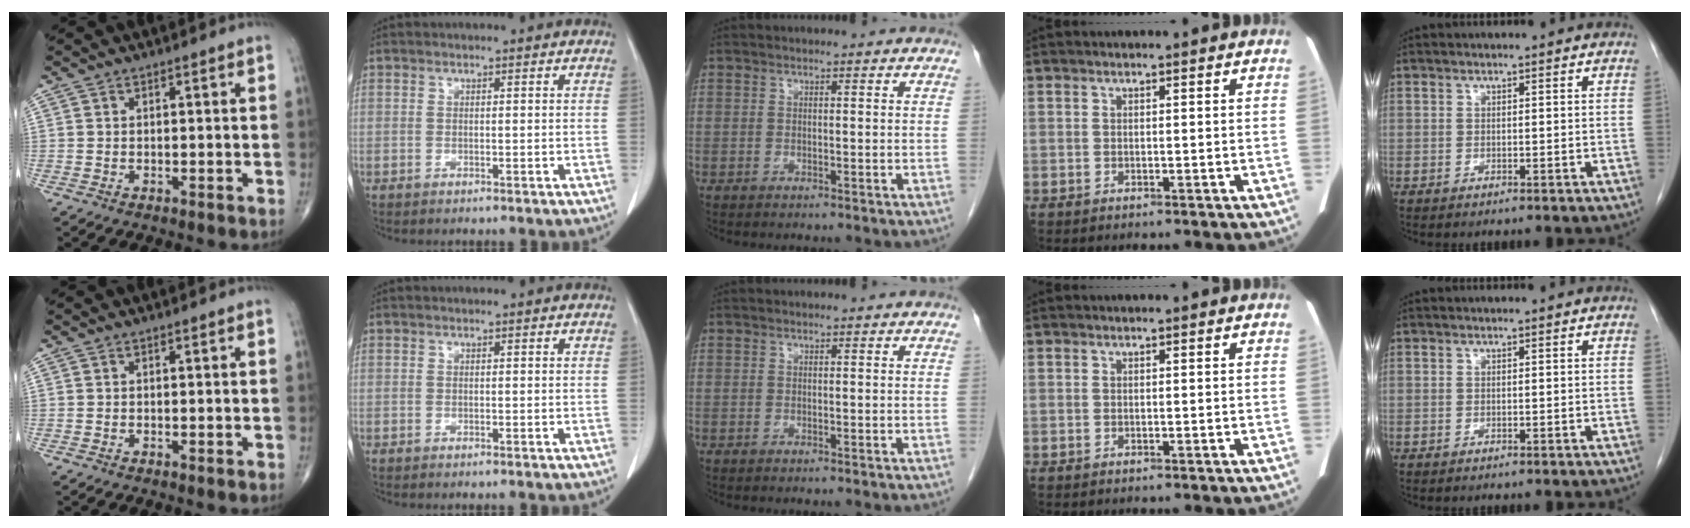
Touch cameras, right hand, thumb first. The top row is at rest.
{}